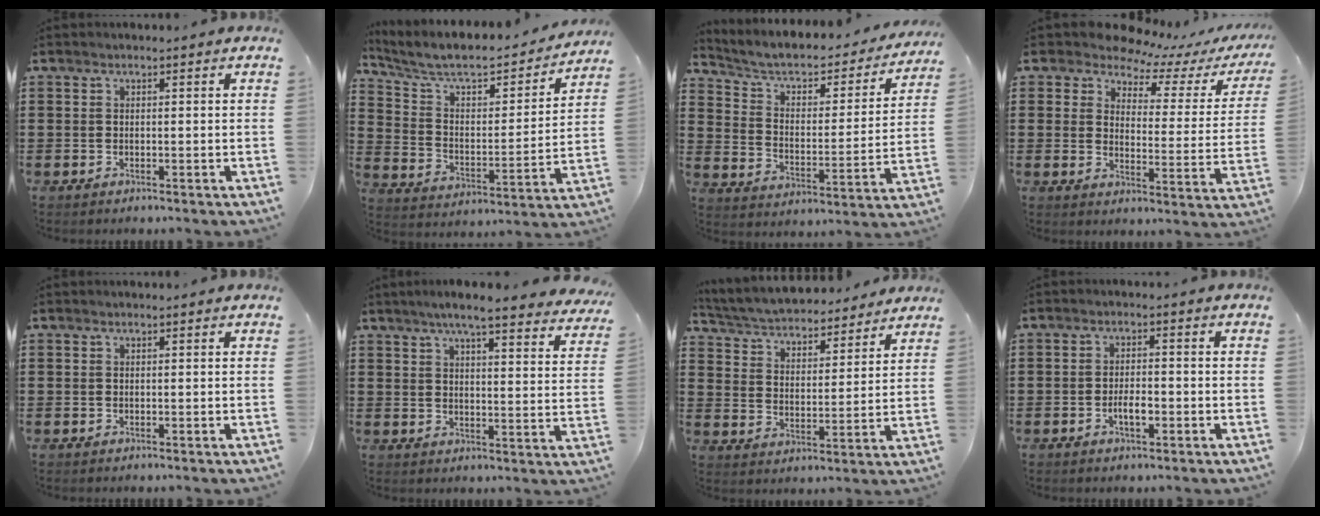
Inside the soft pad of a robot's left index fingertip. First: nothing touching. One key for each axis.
{"total": 7.2, "fx": 6.1, "fy": 2.1, "fz": 3.1, "tx": -0.091, "ty": -0.039, "tz": 0.101}
{"total": 4.6, "fx": 3.2, "fy": 2.3, "fz": 2.4, "tx": -0.065, "ty": -0.021, "tz": 0.046}
{"total": 6.2, "fx": 5.6, "fy": 2.3, "fz": 1.3, "tx": -0.055, "ty": -0.036, "tz": 0.095}
{"total": 0.0}
{"total": 6.0, "fx": 5.2, "fy": 0.1, "fz": 3.1, "tx": -0.069, "ty": -0.022, "tz": 0.087}
{"total": 4.7, "fx": 4.7, "fy": 0.5, "fz": 0.6, "tx": -0.038, "ty": -0.034, "tz": 0.076}
{"total": 3.1, "fx": -1.1, "fy": 1.1, "fz": 2.7, "tx": -0.048, "ty": 0.004, "tz": -0.019}